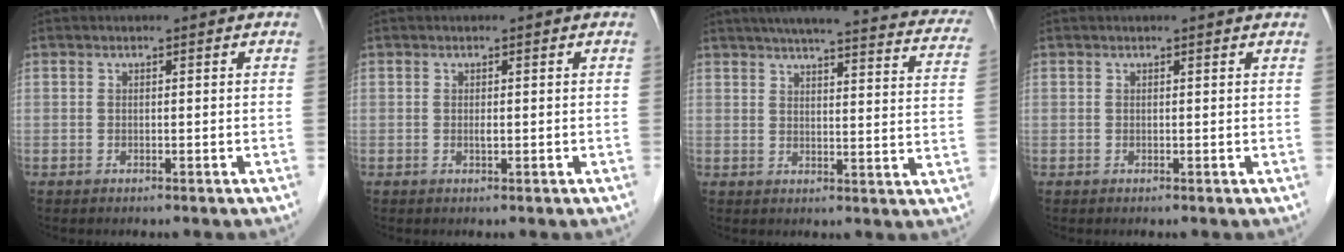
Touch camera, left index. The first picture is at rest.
{"total": 0.6, "force": [0.0, 0.2, 0.5], "torque": [-0.011, -0.001, 0.000]}
{"total": 25.4, "force": [21.8, 3.2, 12.7], "torque": [-0.169, -0.016, 0.246]}
{"total": 1.3, "force": [1.2, 0.1, 0.5], "torque": [-0.013, 0.003, 0.008]}